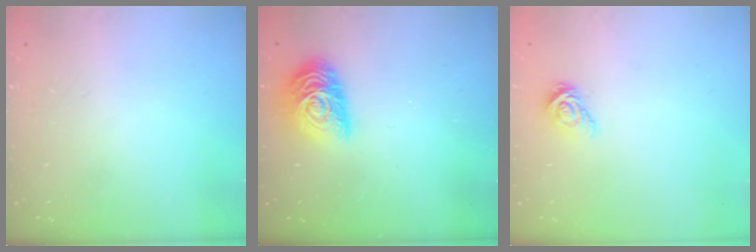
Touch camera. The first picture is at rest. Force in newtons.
{"total": 14.2, "press": 14.2, "slide": 1.1}
{"total": 7.5, "press": 7.5, "slide": 0.3}